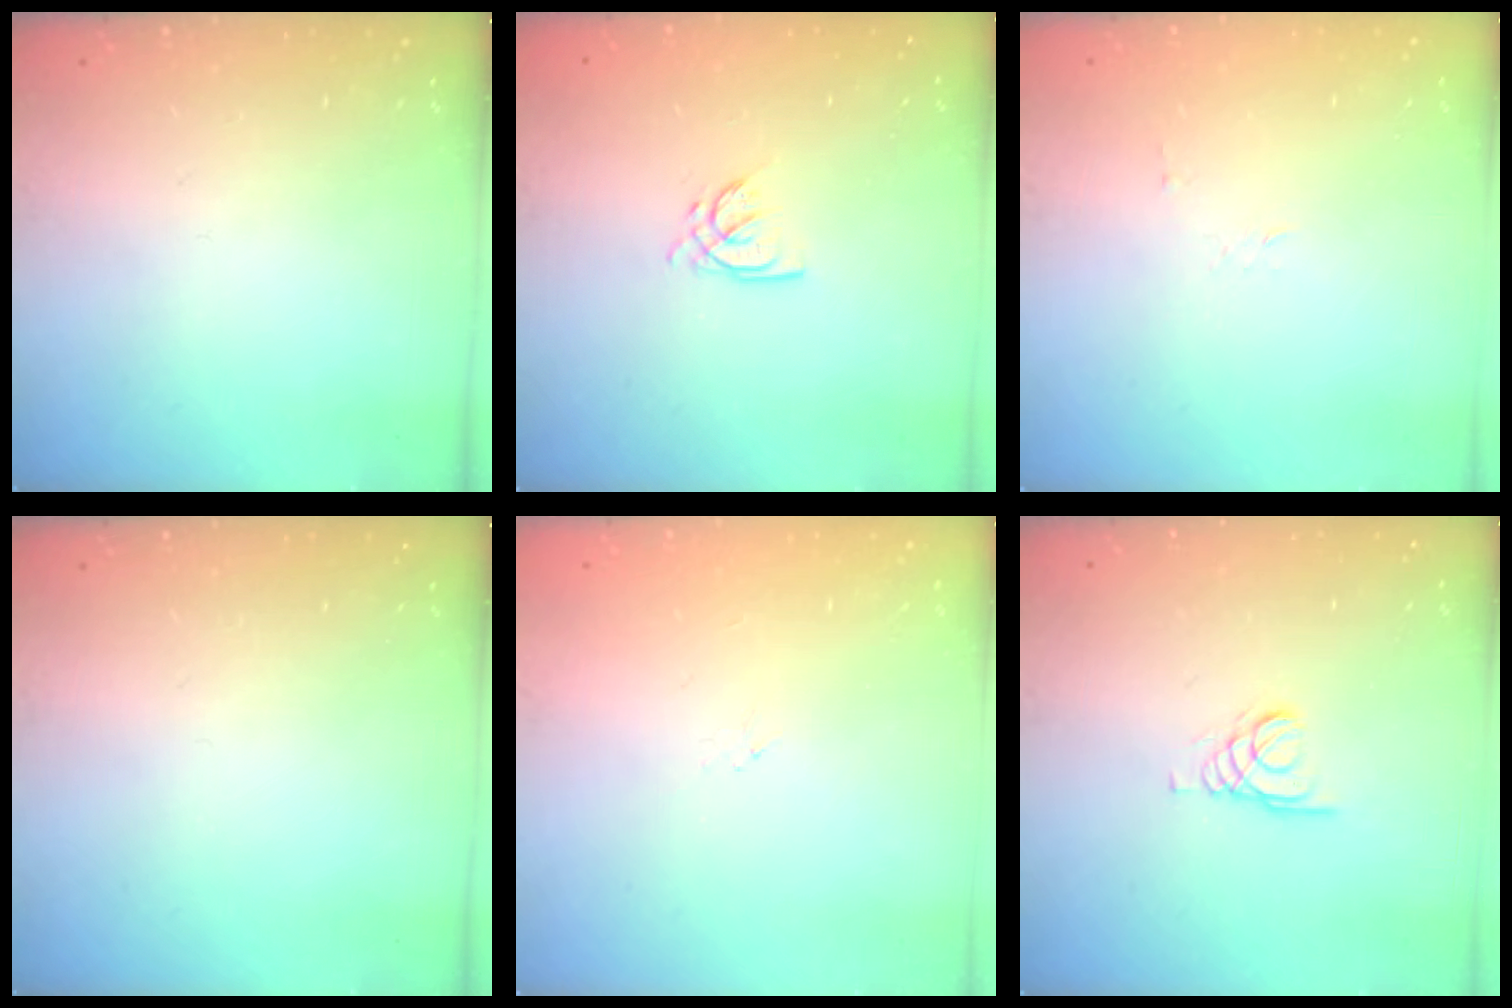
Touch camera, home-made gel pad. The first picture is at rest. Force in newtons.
{"total": 3.5, "press": 3.5, "slide": 0.2}
{"total": 2.7, "press": 2.7, "slide": 0.3}
{"total": 0.0}
{"total": 0.9, "press": 0.8, "slide": 0.4}
{"total": 1.5, "press": 1.4, "slide": 0.1}